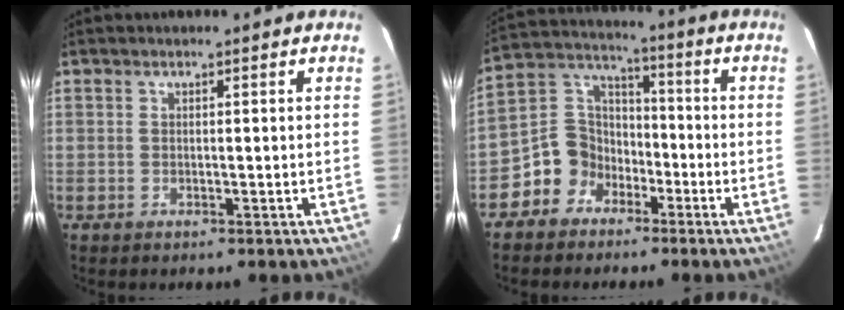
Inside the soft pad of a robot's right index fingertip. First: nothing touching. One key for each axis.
{"total": 9.2, "fx": -5.0, "fy": 7.5, "fz": 1.7, "tx": -0.042, "ty": 0.050, "tz": -0.096}